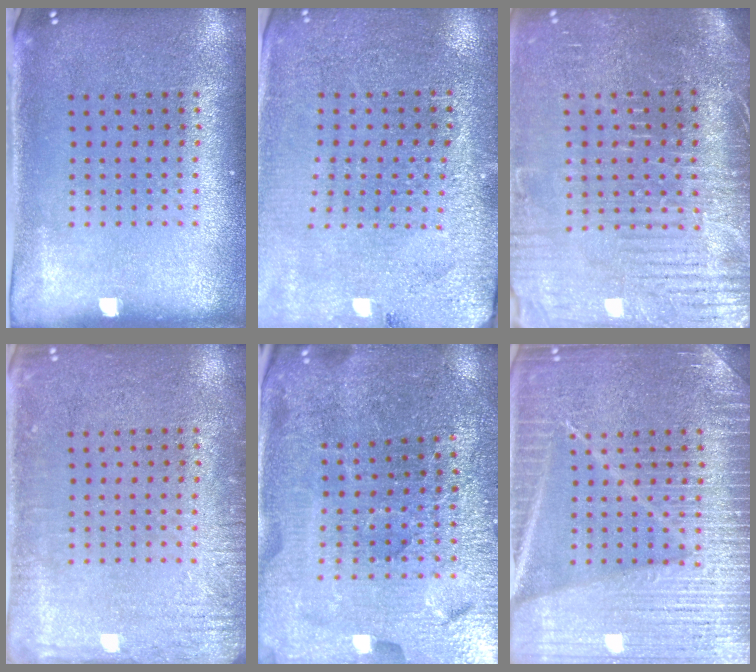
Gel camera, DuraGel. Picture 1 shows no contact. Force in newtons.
{"total": 2.8, "press": 2.8, "slide": 0.2}
{"total": 4.2, "press": 3.9, "slide": 1.6}
{"total": 2.5, "press": 2.5, "slide": 0.3}
{"total": 4.4, "press": 4.2, "slide": 1.1}
{"total": 6.8, "press": 6.7, "slide": 1.0}